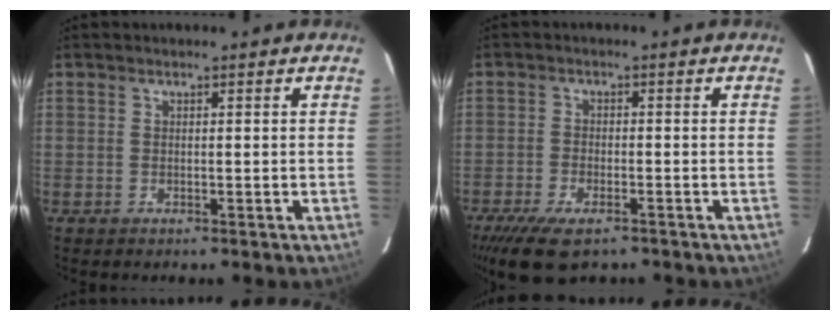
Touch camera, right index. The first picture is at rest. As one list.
[{"total": 8.9, "force": [-6.4, 3.1, 5.3], "torque": [-0.093, -0.014, -0.106]}]